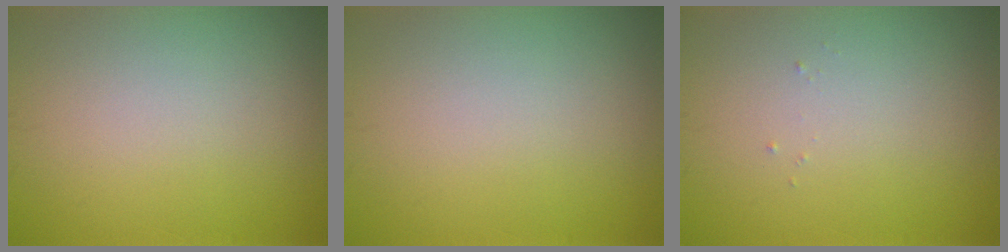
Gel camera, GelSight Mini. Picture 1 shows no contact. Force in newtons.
{"total": 0.0}
{"total": 0.0}